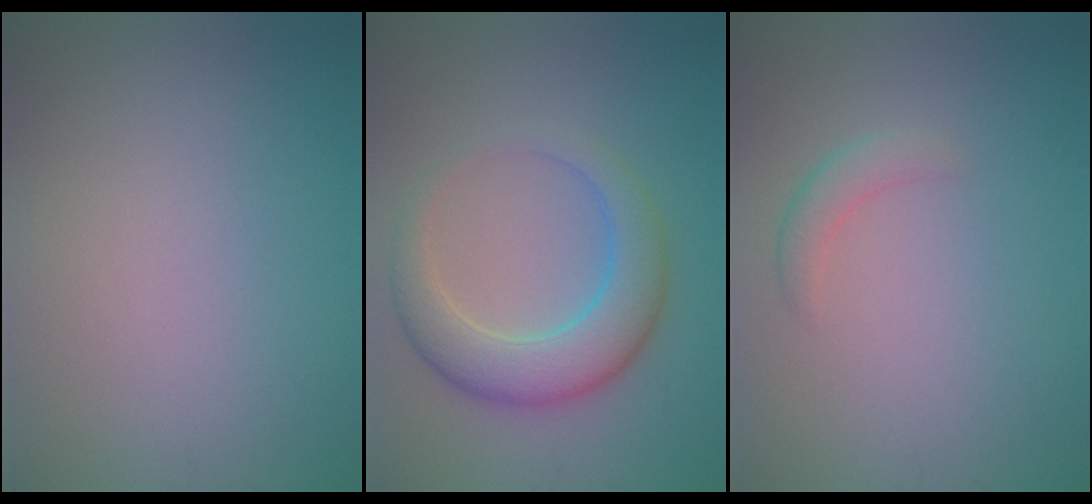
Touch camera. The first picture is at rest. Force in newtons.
{"total": 5.4, "press": 5.4, "slide": 0.2}
{"total": 1.6, "press": 1.6, "slide": 0.0}